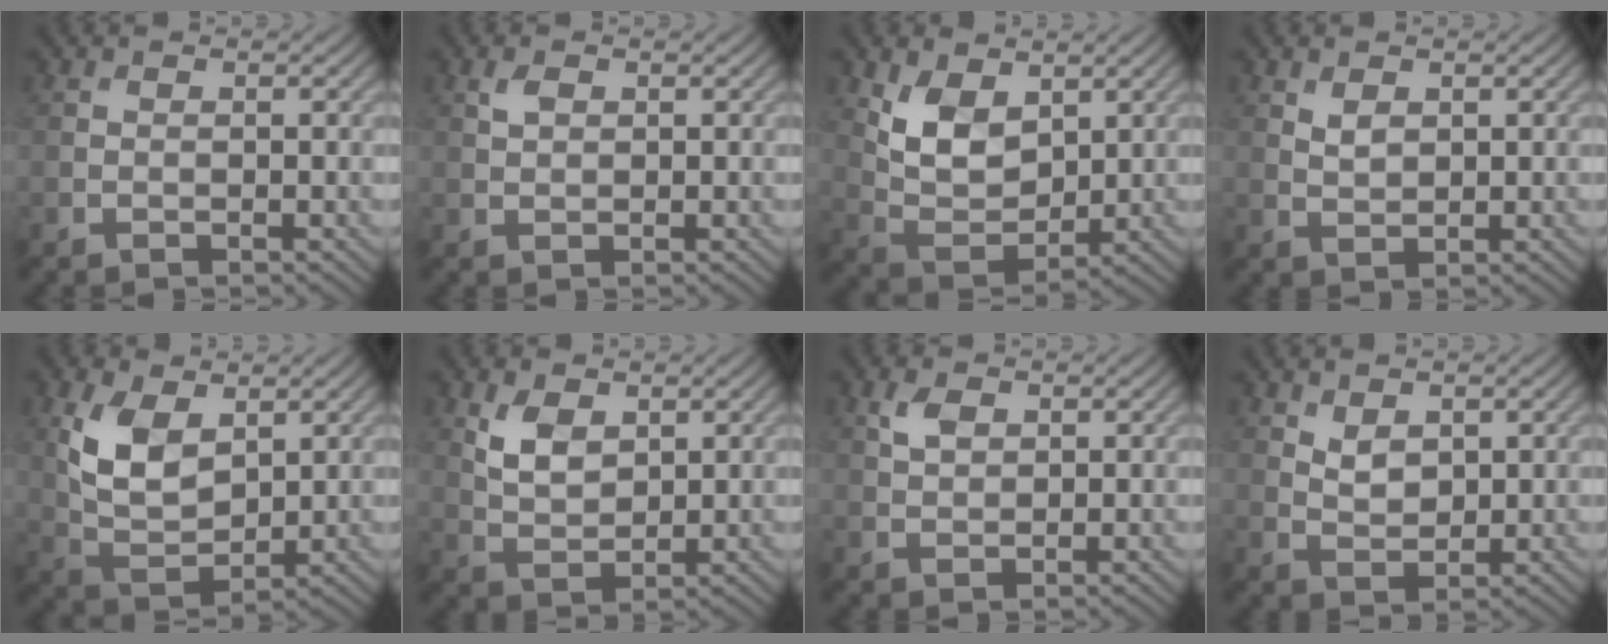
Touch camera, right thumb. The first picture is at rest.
{"total": 1.5, "force": [0.7, 0.9, 1.0], "torque": [-0.025, 0.002, 0.013]}
{"total": 7.0, "force": [3.2, 4.2, 4.6], "torque": [-0.100, -0.016, 0.061]}
{"total": 1.8, "force": [1.0, 1.0, 1.1], "torque": [-0.027, -0.003, 0.023]}
{"total": 8.5, "force": [2.9, 4.8, 6.3], "torque": [-0.142, -0.004, 0.059]}
{"total": 4.6, "force": [2.1, 2.7, 3.1], "torque": [-0.074, -0.004, 0.045]}
{"total": 2.6, "force": [1.2, 1.5, 1.7], "torque": [-0.042, 0.003, 0.024]}
{"total": 2.7, "force": [1.5, 1.6, 1.7], "torque": [-0.037, -0.006, 0.033]}